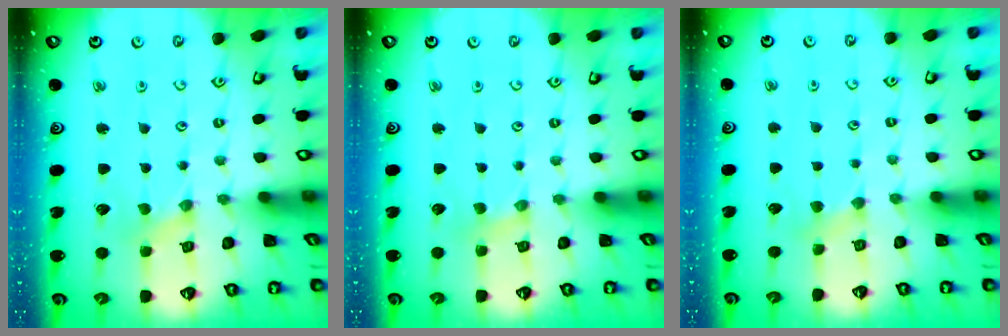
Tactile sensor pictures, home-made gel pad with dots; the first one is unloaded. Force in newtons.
{"total": 2.3, "press": 2.3, "slide": 0.3}
{"total": 2.8, "press": 2.8, "slide": 0.4}